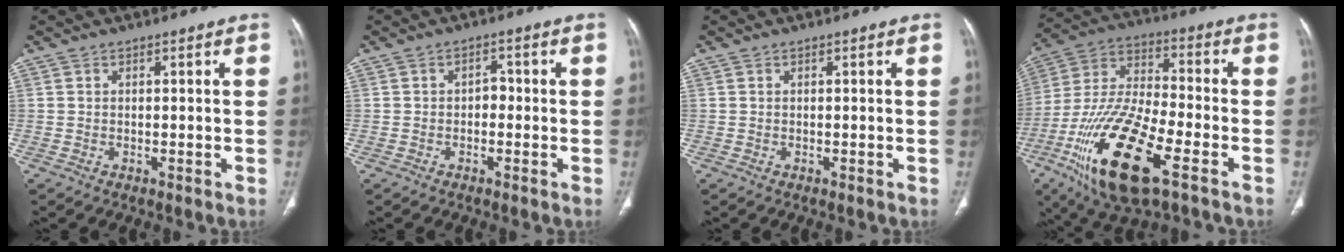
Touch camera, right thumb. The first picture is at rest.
{"total": 2.0, "force": [-0.5, 1.5, 1.3], "torque": [-0.006, 0.009, -0.014]}
{"total": 0.0}
{"total": 22.8, "force": [-10.0, 7.8, 18.9], "torque": [-0.402, 0.016, -0.179]}